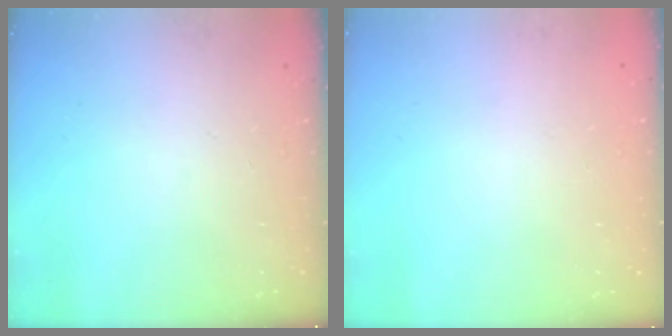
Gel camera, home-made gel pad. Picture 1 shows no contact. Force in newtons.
{"total": 0.0}